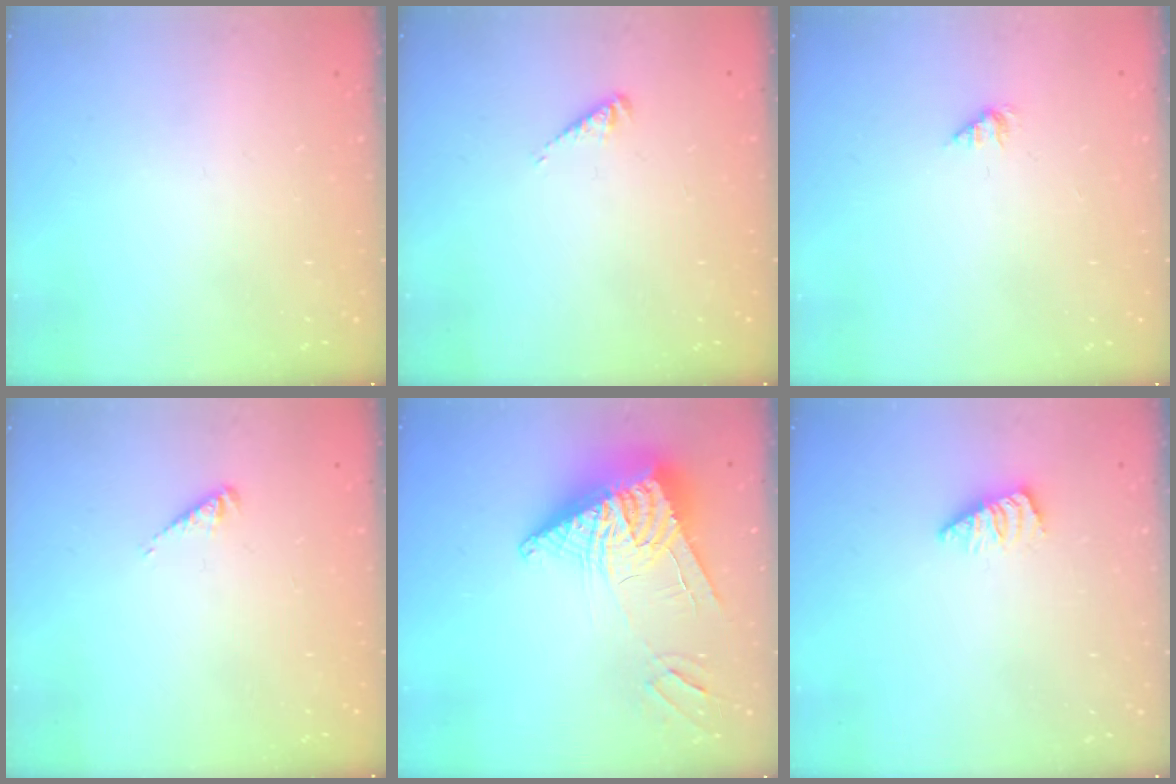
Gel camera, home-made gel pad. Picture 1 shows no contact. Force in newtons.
{"total": 2.5, "press": 2.4, "slide": 0.5}
{"total": 1.1, "press": 1.0, "slide": 0.2}
{"total": 2.5, "press": 2.4, "slide": 0.5}
{"total": 12.4, "press": 12.3, "slide": 1.7}
{"total": 1.8, "press": 1.8, "slide": 0.3}